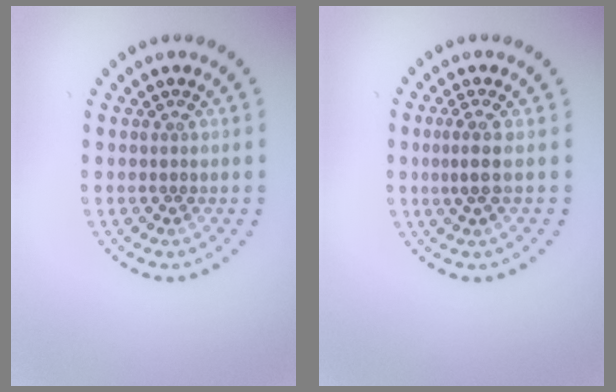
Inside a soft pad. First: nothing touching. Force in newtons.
{"total": 2.0, "press": 1.4, "slide": 1.5}